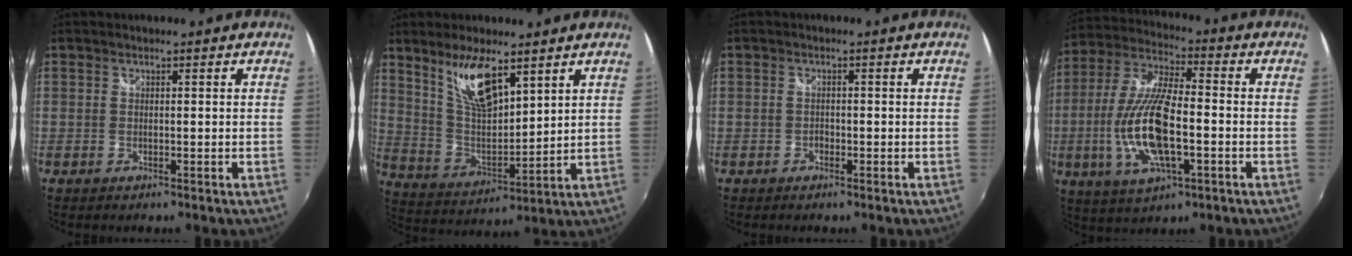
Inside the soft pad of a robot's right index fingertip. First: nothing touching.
{"total": 11.6, "force": [7.2, 3.7, 8.2], "torque": [-0.146, -0.002, 0.151]}
{"total": 1.1, "force": [-0.7, 0.8, 0.2], "torque": [-0.002, -0.001, -0.010]}
{"total": 16.3, "force": [-3.6, 5.6, 14.9], "torque": [-0.307, -0.008, -0.066]}